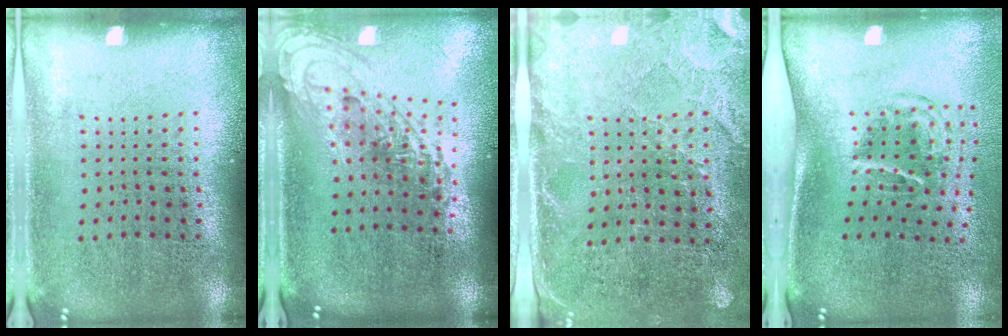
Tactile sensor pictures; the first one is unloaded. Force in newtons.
{"total": 1.7, "press": 1.3, "slide": 1.0}
{"total": 2.7, "press": 2.4, "slide": 1.2}
{"total": 1.9, "press": 1.2, "slide": 1.5}